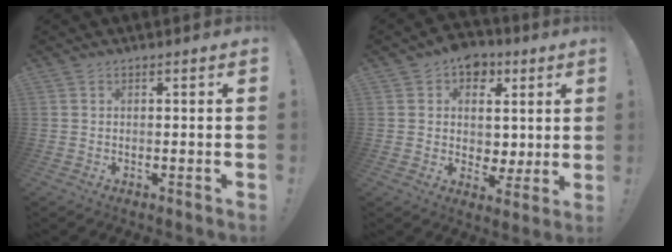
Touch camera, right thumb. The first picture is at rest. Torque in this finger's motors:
{"motor_torque": [0.57, 0.54, 0.08, 0.01, 0.00]}